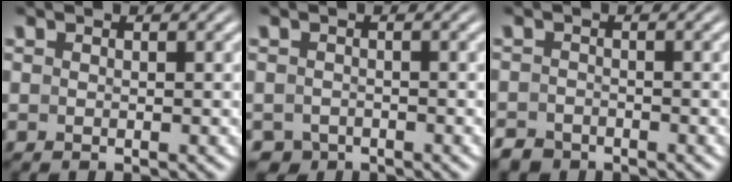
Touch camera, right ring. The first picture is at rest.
{"total": 2.9, "force": [-2.4, 1.6, 0.1], "torque": [-0.006, -0.022, -0.035]}
{"total": 2.6, "force": [-2.4, 0.8, -0.1], "torque": [0.000, -0.019, -0.036]}